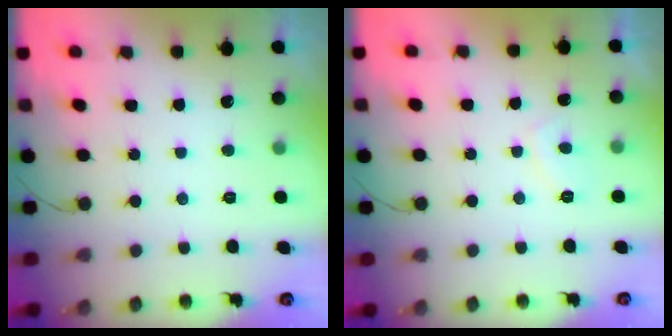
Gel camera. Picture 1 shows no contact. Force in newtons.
{"total": 2.9, "press": 2.8, "slide": 0.7}